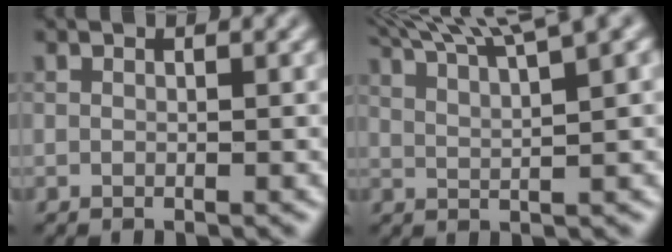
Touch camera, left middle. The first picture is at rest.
{"total": 9.0, "force": [6.9, 1.6, 5.5], "torque": [-0.073, 0.032, 0.073]}